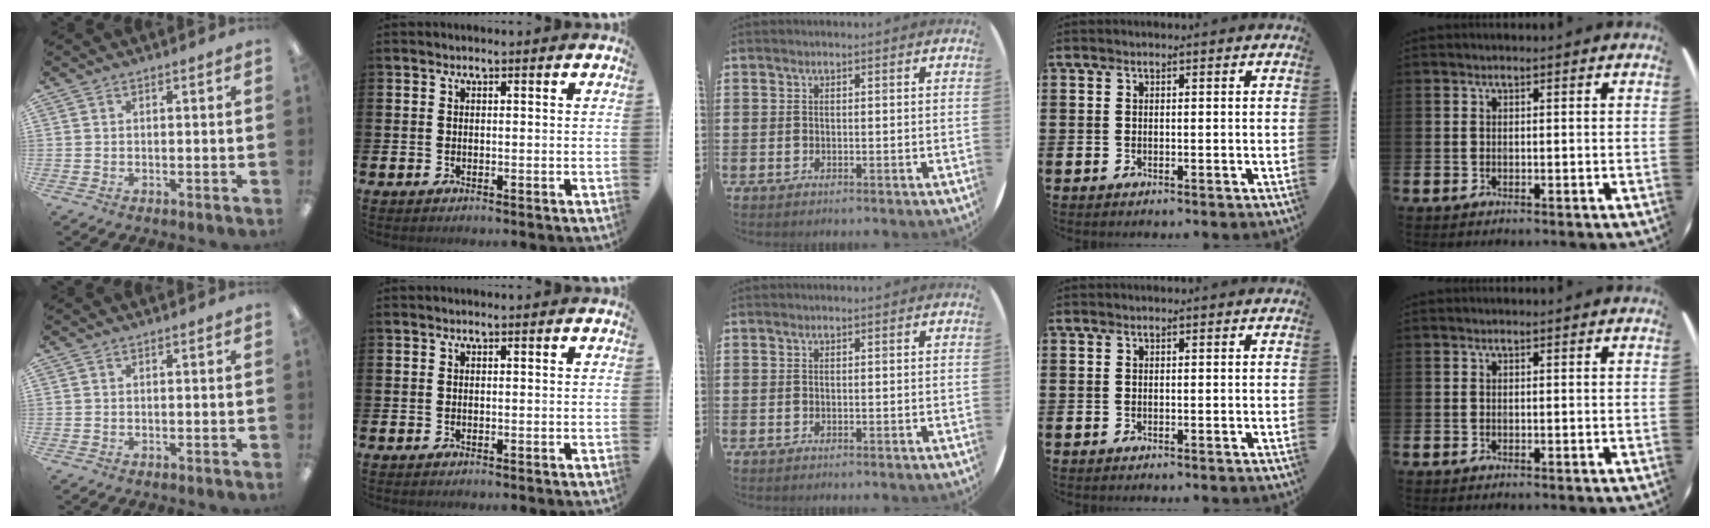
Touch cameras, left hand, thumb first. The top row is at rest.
{}